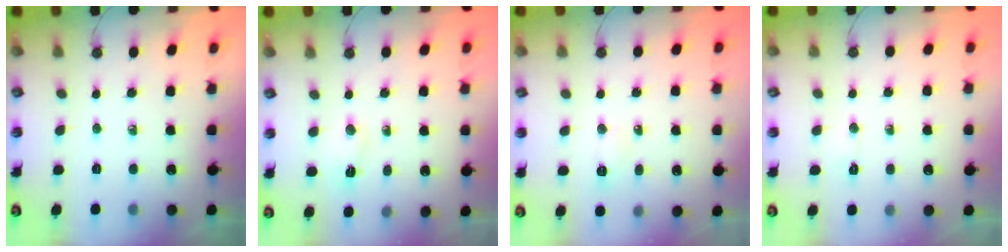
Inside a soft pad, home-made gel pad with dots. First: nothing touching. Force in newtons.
{"total": 3.5, "press": 3.1, "slide": 1.4}
{"total": 16.7, "press": 5.3, "slide": 15.8}
{"total": 2.3, "press": 2.3, "slide": 0.3}